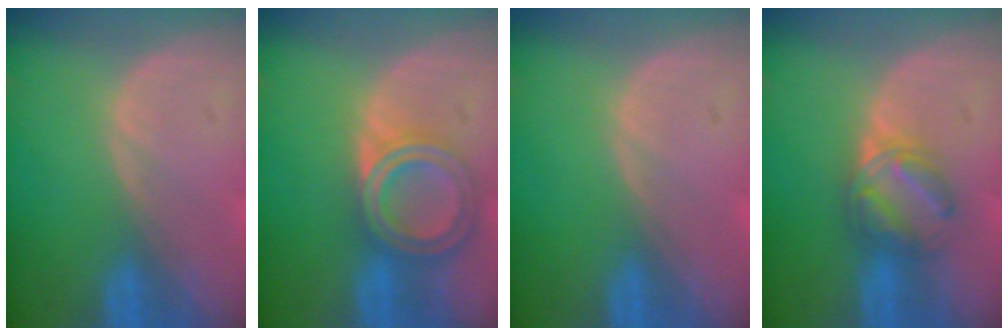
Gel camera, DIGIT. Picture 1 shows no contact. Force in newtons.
{"total": 6.9, "press": 6.2, "slide": 3.1}
{"total": 0.0}
{"total": 6.1, "press": 5.3, "slide": 3.0}